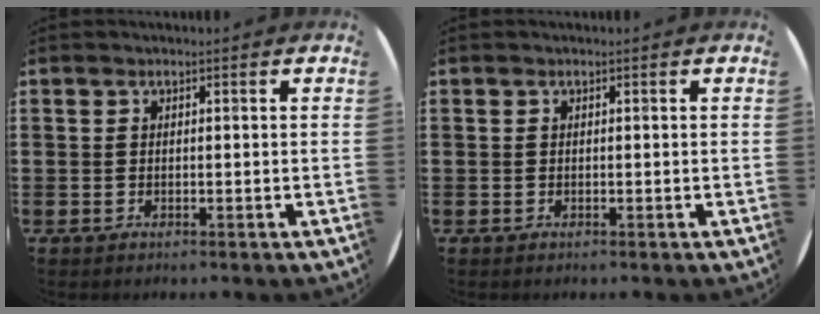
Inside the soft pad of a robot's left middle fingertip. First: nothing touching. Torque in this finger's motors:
{"motor_torque": [0.99, -1.15, 0.02, -0.01]}